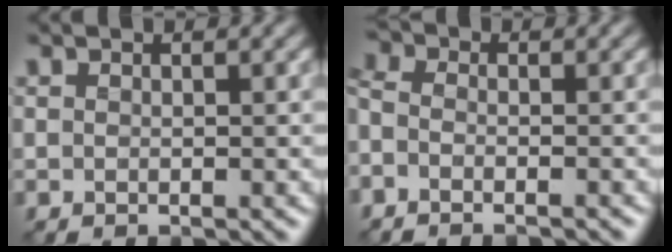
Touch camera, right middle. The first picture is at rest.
{"total": 3.1, "force": [-1.9, 1.9, 1.6], "torque": [-0.012, 0.009, -0.058]}